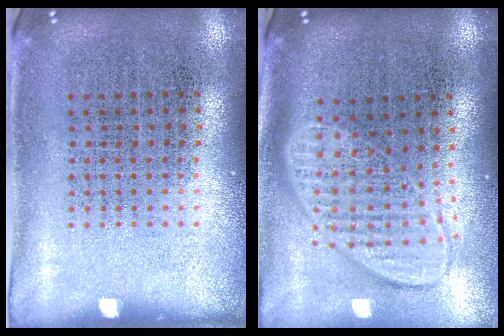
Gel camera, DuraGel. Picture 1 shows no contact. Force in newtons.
{"total": 2.0, "press": 1.5, "slide": 1.2}